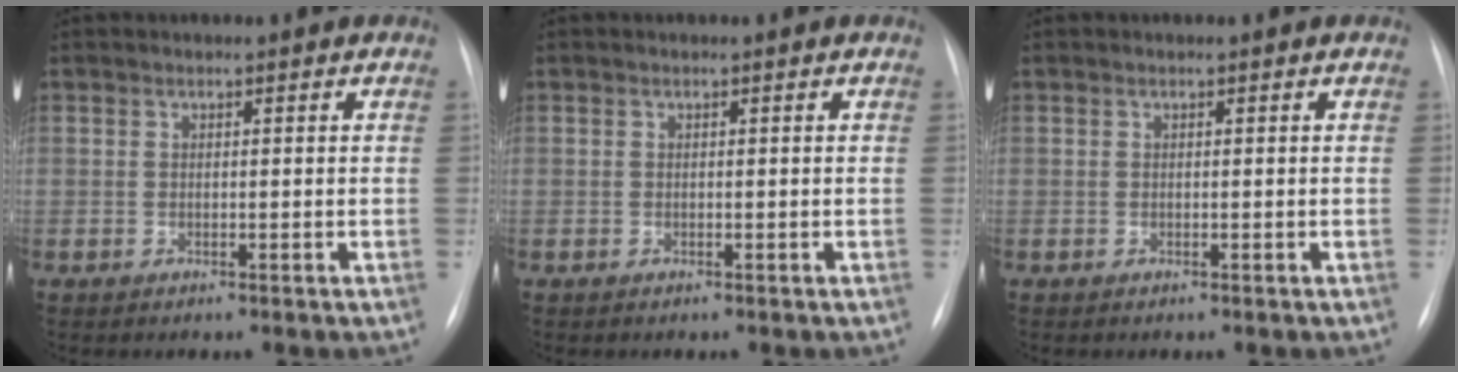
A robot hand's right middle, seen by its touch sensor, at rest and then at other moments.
{"total": 0.0}
{"total": 0.0}